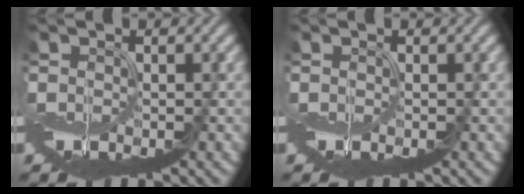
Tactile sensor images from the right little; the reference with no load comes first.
{"total": 0.0}